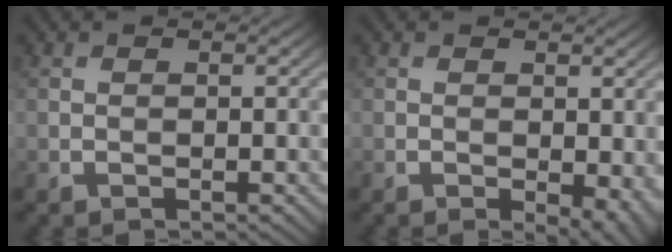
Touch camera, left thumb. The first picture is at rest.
{"total": 3.4, "force": [-0.9, 1.6, 2.8], "torque": [-0.031, -0.007, -0.010]}